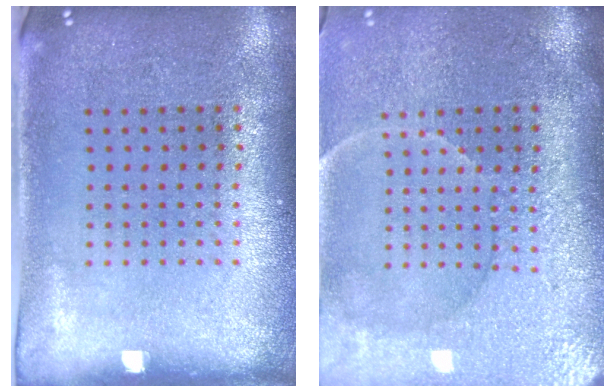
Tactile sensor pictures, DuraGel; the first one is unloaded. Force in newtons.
{"total": 4.1, "press": 3.7, "slide": 1.7}